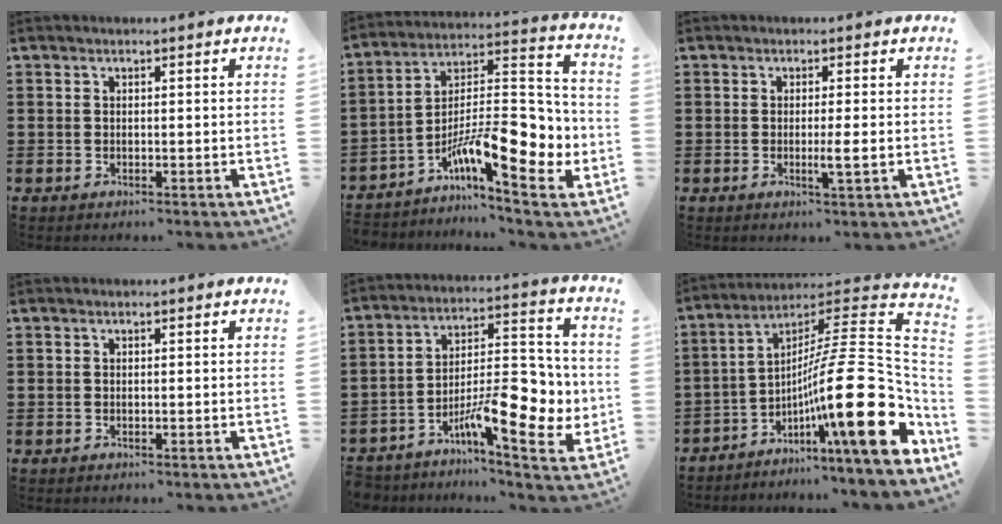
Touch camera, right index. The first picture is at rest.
{"total": 13.9, "force": [-5.7, 4.8, 11.7], "torque": [-0.184, -0.010, -0.101]}
{"total": 2.8, "force": [-0.5, -0.2, 2.7], "torque": [-0.045, -0.009, -0.010]}
{"total": 0.0}
{"total": 12.1, "force": [-4.7, 4.6, 10.2], "torque": [-0.146, -0.008, -0.083]}
{"total": 20.4, "force": [-4.9, 3.3, 19.5], "torque": [-0.314, -0.026, -0.091]}